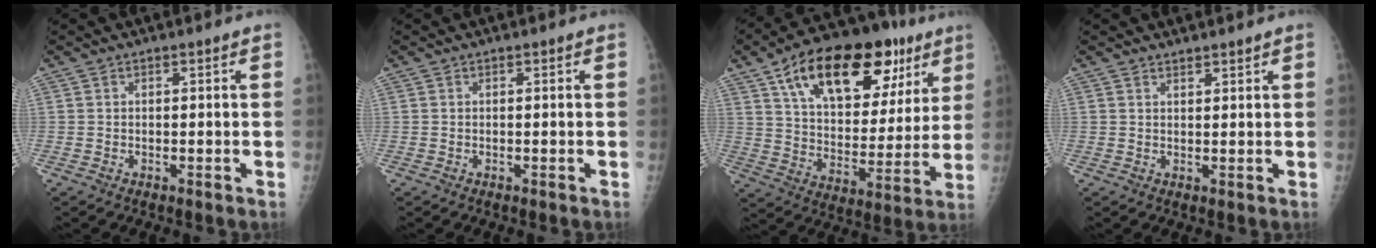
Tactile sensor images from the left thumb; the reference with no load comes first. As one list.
[{"total": 0.0}, {"total": 27.0, "force": [13.9, 13.6, 18.8], "torque": [-0.251, -0.006, 0.221]}, {"total": 1.4, "force": [1.3, 0.3, 0.4], "torque": [0.001, -0.010, 0.022]}]